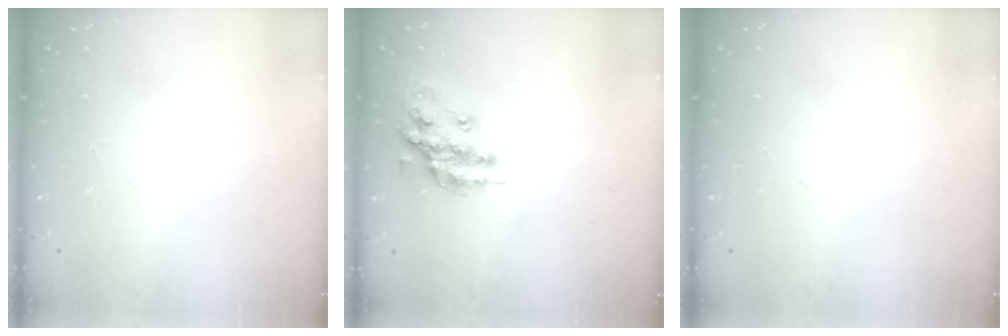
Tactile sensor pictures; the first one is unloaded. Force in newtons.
{"total": 15.0, "press": 15.0, "slide": 1.2}
{"total": 0.0}